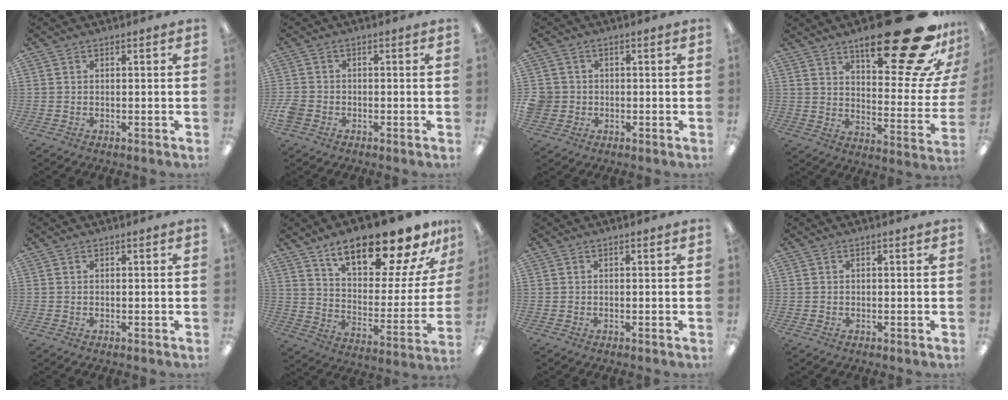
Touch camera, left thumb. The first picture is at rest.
{"total": 3.1, "force": [-1.5, 2.4, 1.3], "torque": [-0.023, 0.004, -0.027]}
{"total": 4.0, "force": [-0.4, 4.0, 0.7], "torque": [-0.024, 0.007, -0.006]}
{"total": 29.5, "force": [18.2, 9.7, 21.1], "torque": [-0.270, -0.126, 0.293]}
{"total": 0.0}
{"total": 21.5, "force": [16.4, 7.1, 11.9], "torque": [-0.176, -0.111, 0.274]}
{"total": 0.0}
{"total": 0.0}